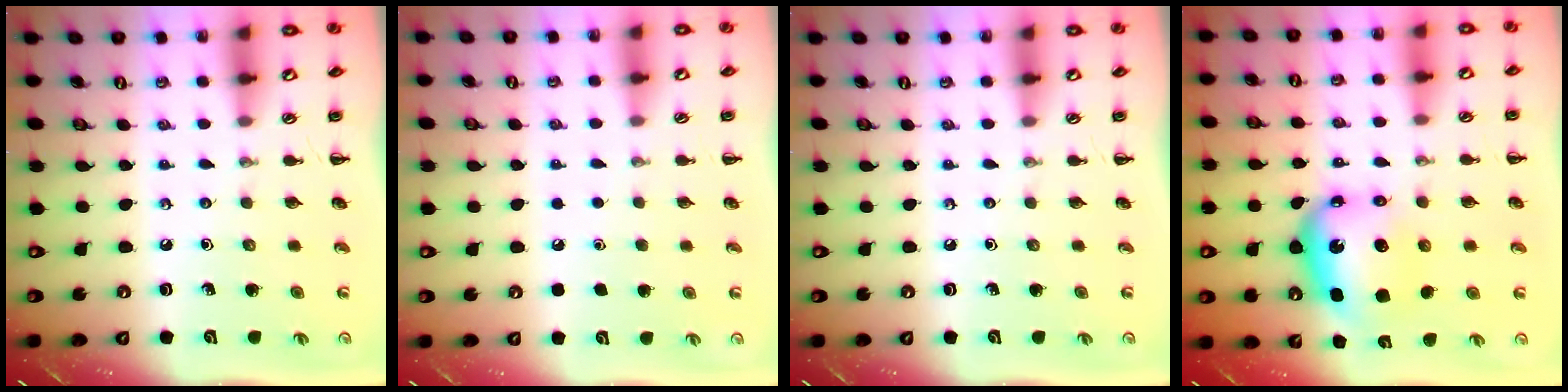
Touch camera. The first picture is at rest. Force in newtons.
{"total": 1.7, "press": 1.7, "slide": 0.1}
{"total": 0.0}
{"total": 8.1, "press": 7.9, "slide": 1.8}